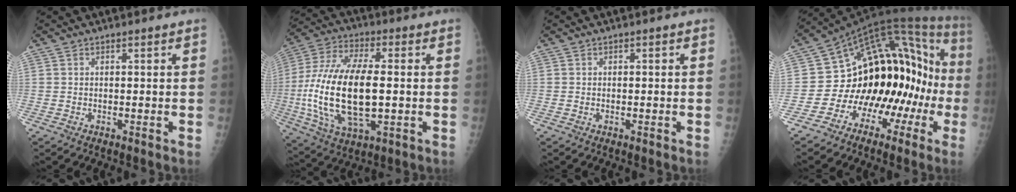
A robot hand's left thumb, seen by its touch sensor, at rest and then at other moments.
{"total": 22.0, "force": [-1.3, 9.9, 19.6], "torque": [-0.408, 0.000, -0.020]}
{"total": 0.0}
{"total": 19.9, "force": [-6.1, 11.5, 15.1], "torque": [-0.171, 0.121, -0.092]}